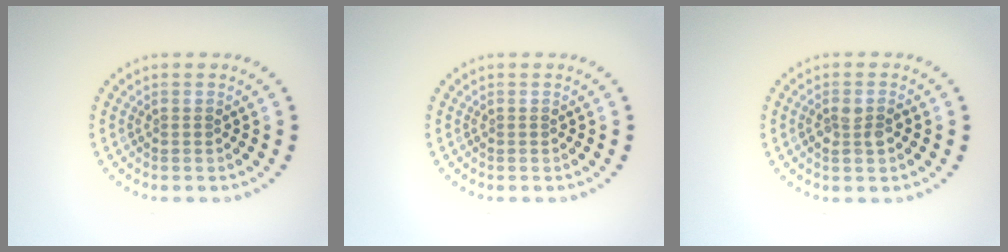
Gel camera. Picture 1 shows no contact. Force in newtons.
{"total": 0.0}
{"total": 1.7, "press": 1.7, "slide": 0.3}